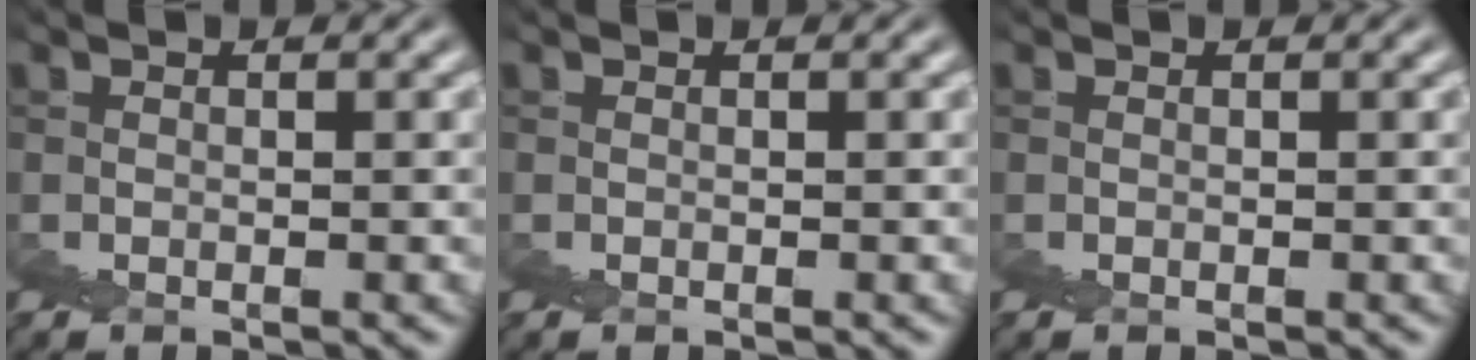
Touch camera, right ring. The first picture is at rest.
{"total": 0.0}
{"total": 0.0}